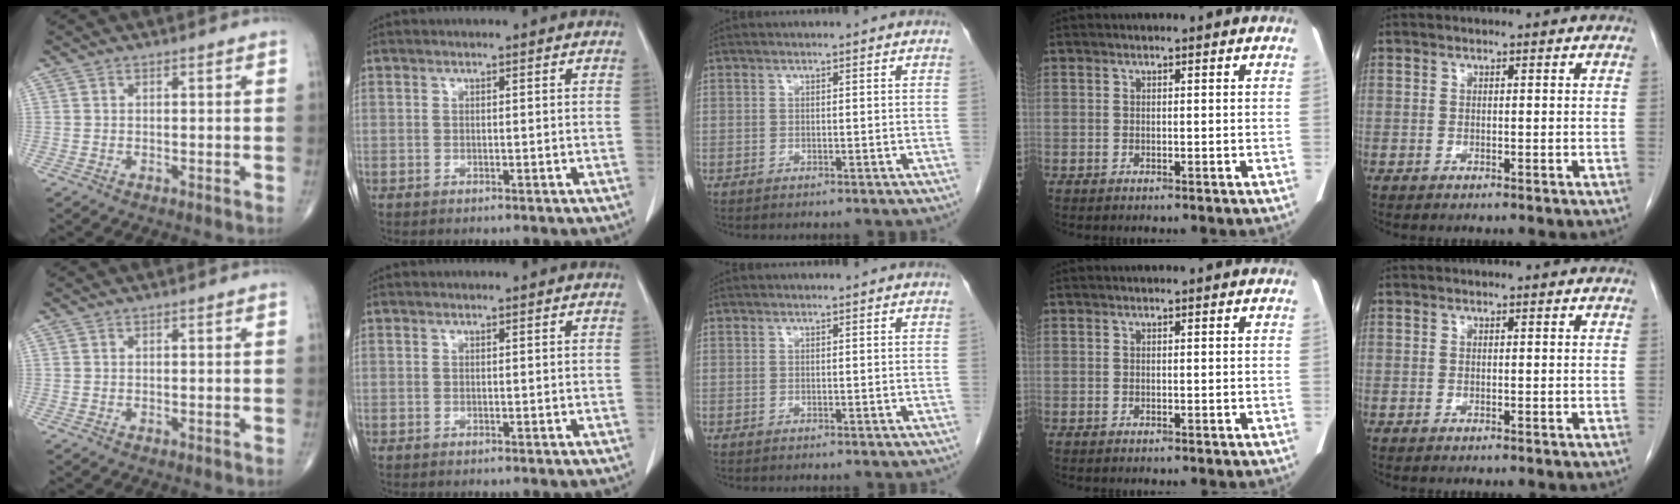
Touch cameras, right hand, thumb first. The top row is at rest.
{}